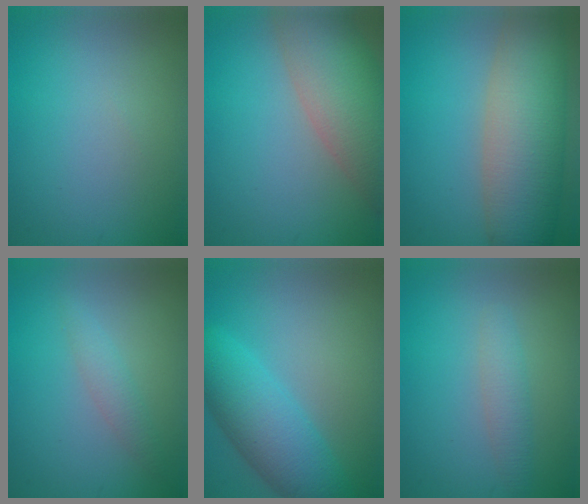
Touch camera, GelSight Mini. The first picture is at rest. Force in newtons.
{"total": 10.3, "press": 10.3, "slide": 1.0}
{"total": 10.8, "press": 10.8, "slide": 1.0}
{"total": 1.6, "press": 1.6, "slide": 0.1}
{"total": 7.3, "press": 7.3, "slide": 0.0}
{"total": 2.1, "press": 2.1, "slide": 0.1}